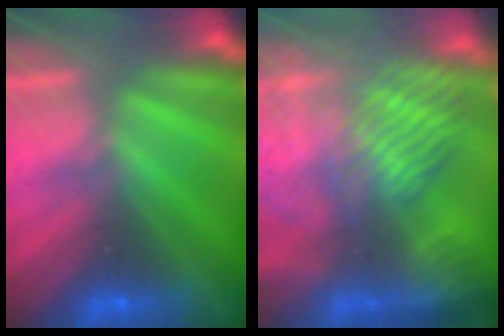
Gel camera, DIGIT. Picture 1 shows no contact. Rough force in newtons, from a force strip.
{"total": 13.7}